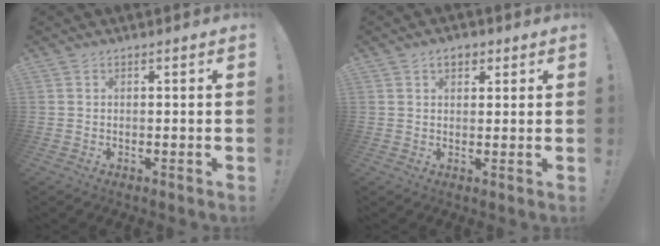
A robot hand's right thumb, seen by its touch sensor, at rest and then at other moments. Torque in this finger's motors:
{"motor_torque": [0.04, 1.09, 0.45, -0.19, 0.00]}